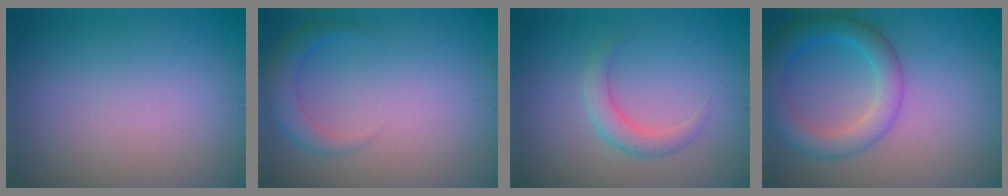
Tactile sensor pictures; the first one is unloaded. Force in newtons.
{"total": 2.3, "press": 2.3, "slide": 0.2}
{"total": 2.2, "press": 2.2, "slide": 0.0}
{"total": 4.5, "press": 4.5, "slide": 0.4}